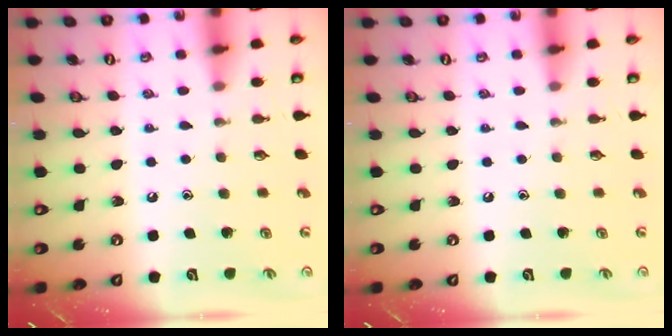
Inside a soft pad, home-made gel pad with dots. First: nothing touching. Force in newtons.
{"total": 0.0}